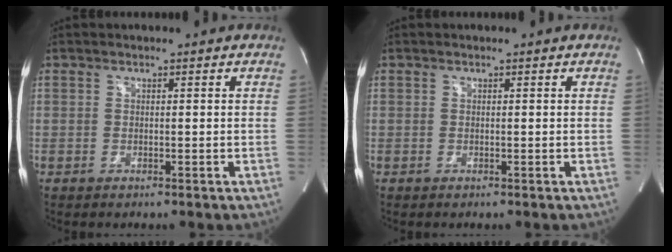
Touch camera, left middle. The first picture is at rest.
{"total": 0.0}